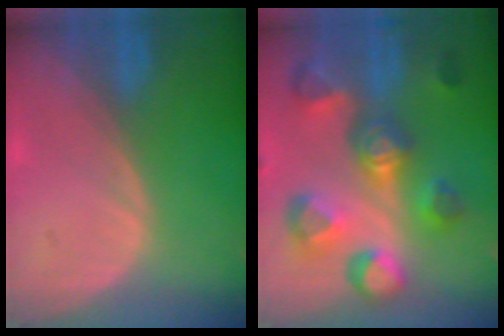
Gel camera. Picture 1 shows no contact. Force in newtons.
{"total": 11.1, "press": 10.0, "slide": 4.8}